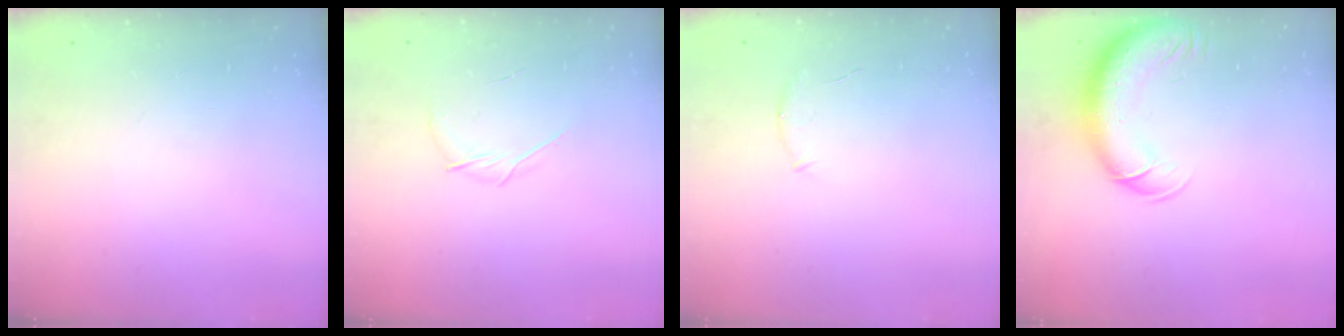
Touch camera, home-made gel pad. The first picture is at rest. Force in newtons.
{"total": 5.4, "press": 5.2, "slide": 1.4}
{"total": 4.9, "press": 4.8, "slide": 0.9}
{"total": 12.2, "press": 11.8, "slide": 3.2}